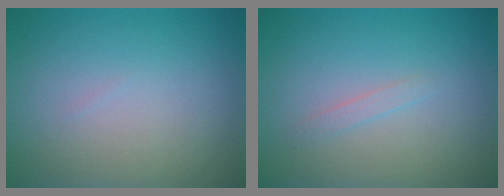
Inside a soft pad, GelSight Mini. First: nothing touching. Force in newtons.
{"total": 0.8, "press": 0.8, "slide": 0.0}